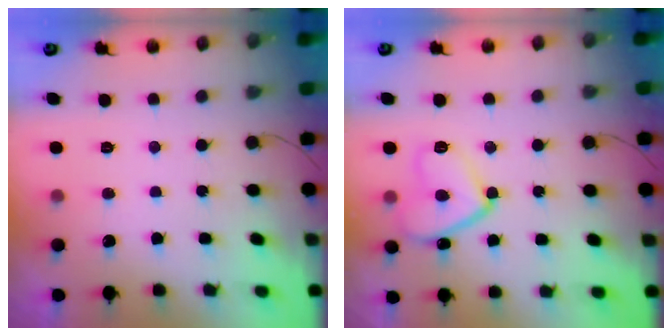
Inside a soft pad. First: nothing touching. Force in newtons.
{"total": 11.8, "press": 11.7, "slide": 1.2}